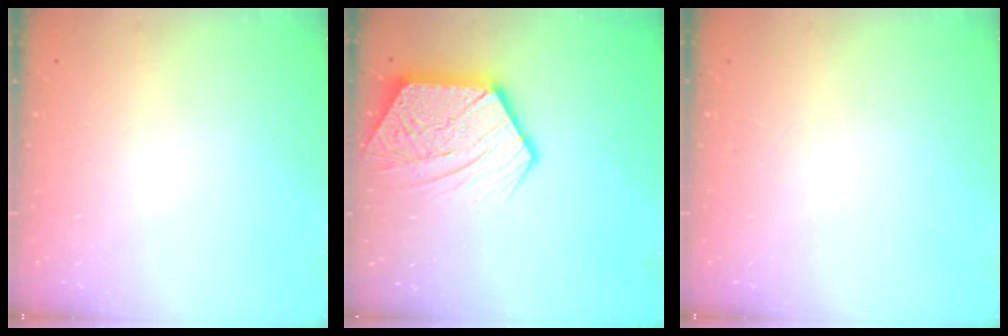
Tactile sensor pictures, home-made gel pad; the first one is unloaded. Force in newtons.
{"total": 18.1, "press": 18.1, "slide": 1.5}
{"total": 0.0}